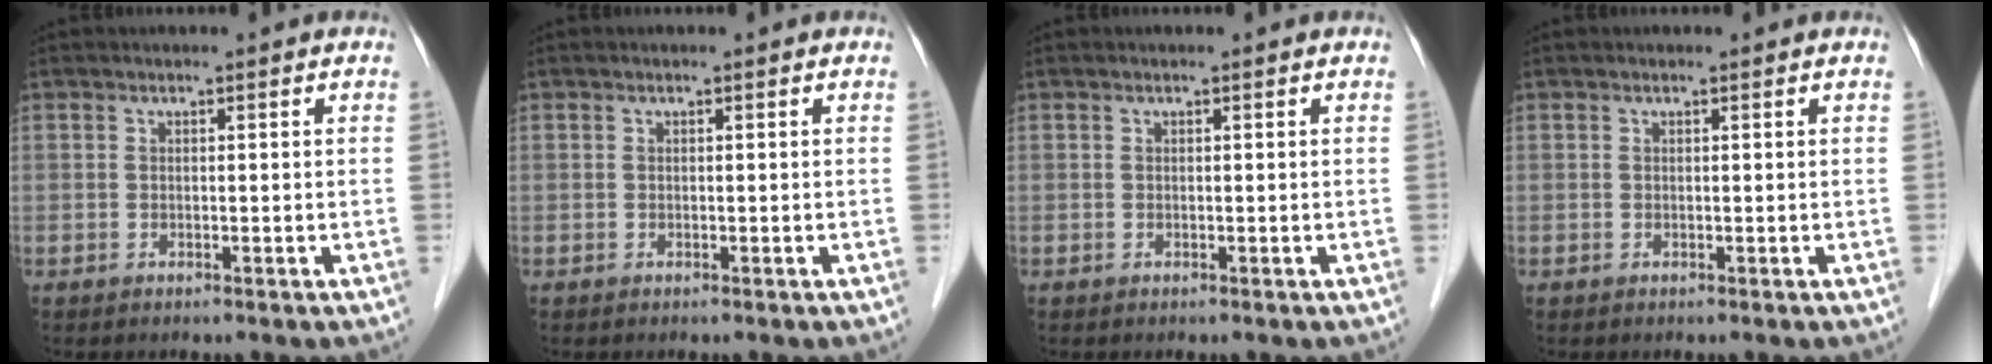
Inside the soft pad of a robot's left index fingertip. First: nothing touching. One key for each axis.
{"total": 0.0}
{"total": 0.0}
{"total": 0.0}